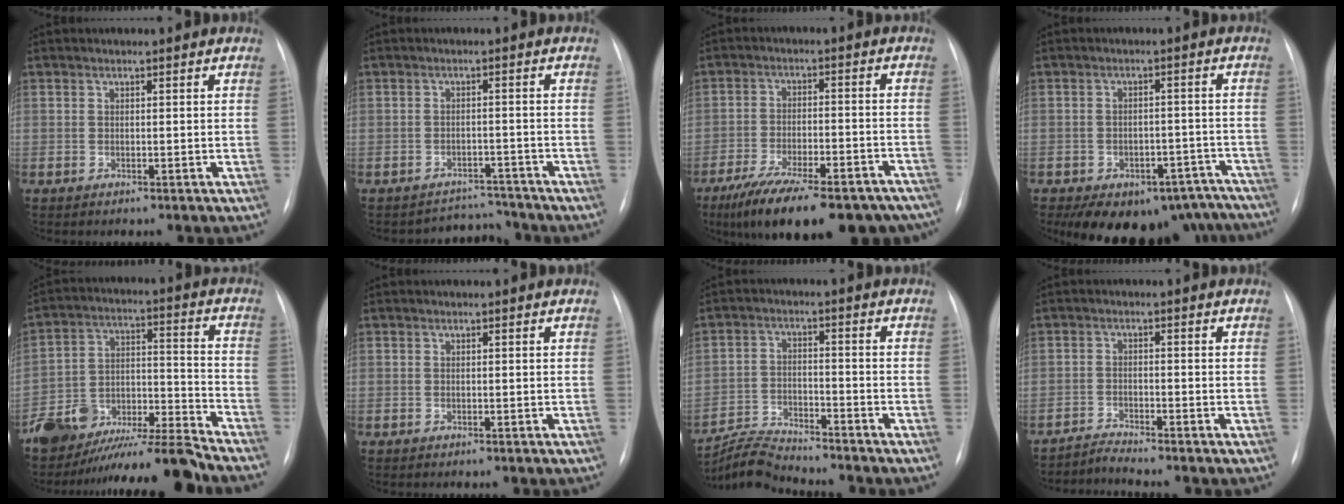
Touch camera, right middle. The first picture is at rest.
{"total": 3.9, "force": [-3.6, 0.5, -1.5], "torque": [0.025, 0.017, -0.047]}
{"total": 23.5, "force": [-18.6, 7.0, 12.5], "torque": [-0.160, -0.002, -0.258]}
{"total": 18.1, "force": [-14.1, 9.3, 6.4], "torque": [-0.085, 0.023, -0.165]}
{"total": 13.6, "force": [-12.7, 0.2, 4.6], "torque": [-0.056, 0.032, -0.225]}
{"total": 0.0}
{"total": 6.5, "force": [-6.5, -0.5, 0.1], "torque": [-0.014, -0.009, -0.119]}
{"total": 2.6, "force": [-2.3, -1.0, -0.5], "torque": [0.004, -0.020, -0.045]}